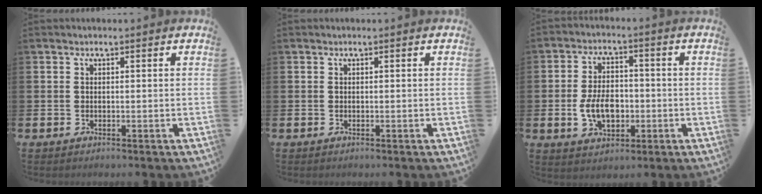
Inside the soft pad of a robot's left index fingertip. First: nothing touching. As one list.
[{"total": 0.0}, {"total": 6.3, "force": [-1.2, 4.1, 4.7], "torque": [-0.091, 0.003, -0.026]}]